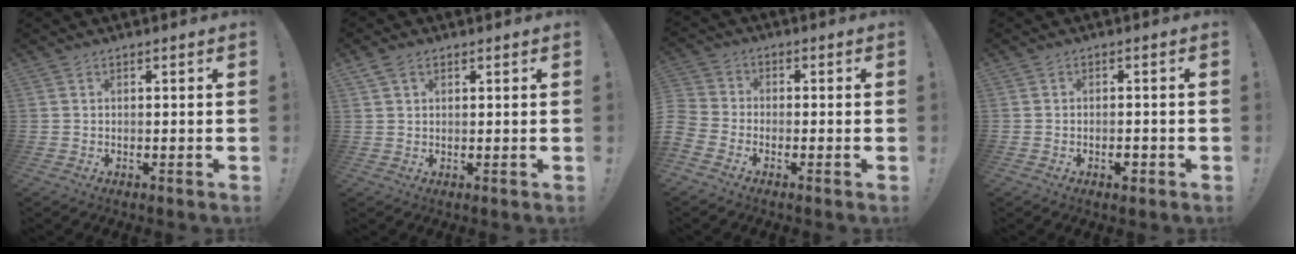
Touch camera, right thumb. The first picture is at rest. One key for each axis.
{"total": 2.9, "fx": 1.6, "fy": 1.9, "fz": 1.6, "tx": -0.027, "ty": 0.000, "tz": 0.031}
{"total": 4.9, "fx": -3.2, "fy": 3.3, "fz": 1.6, "tx": -0.055, "ty": 0.016, "tz": -0.061}
{"total": 2.2, "fx": -1.4, "fy": 1.0, "fz": 1.3, "tx": -0.015, "ty": 0.007, "tz": -0.024}